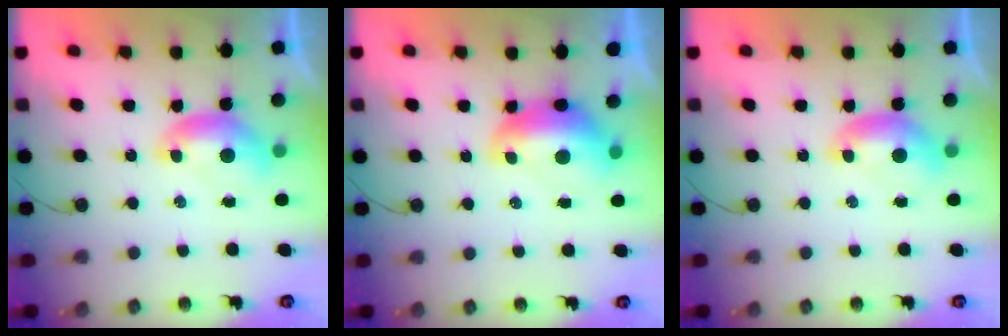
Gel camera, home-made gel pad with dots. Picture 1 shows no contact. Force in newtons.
{"total": 2.9, "press": 2.8, "slide": 0.7}
{"total": 0.0}